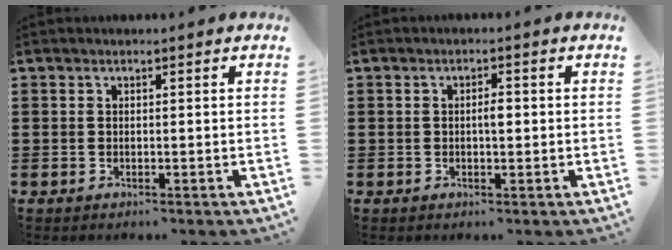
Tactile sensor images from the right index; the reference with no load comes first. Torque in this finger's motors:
{"motor_torque": [0.47, -0.15, 0.07, 0.02]}